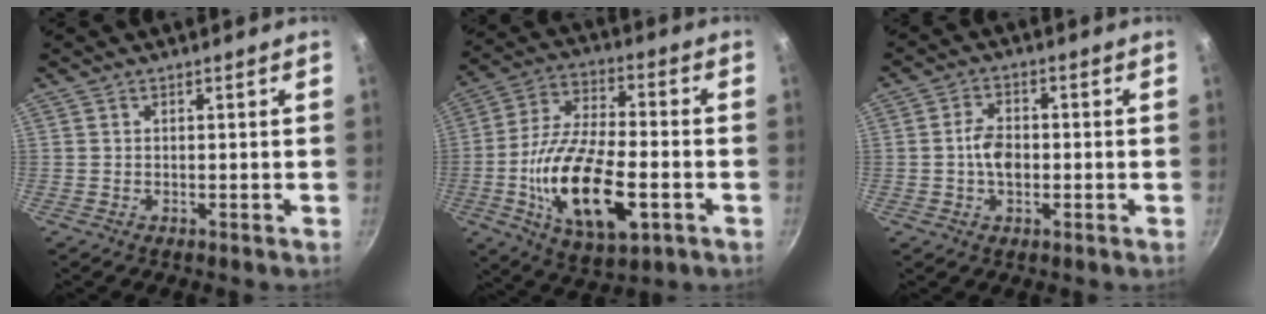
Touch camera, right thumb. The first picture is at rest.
{"total": 20.3, "force": [-5.4, 9.2, 17.2], "torque": [-0.312, 0.016, -0.096]}
{"total": 5.3, "force": [-0.6, 3.4, 4.1], "torque": [-0.063, 0.014, -0.016]}